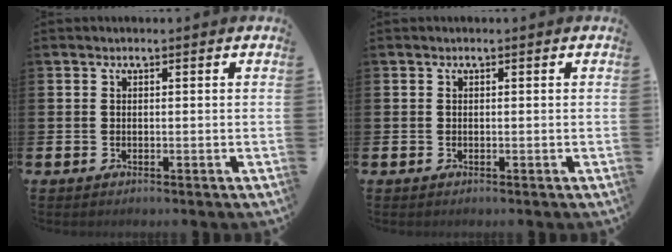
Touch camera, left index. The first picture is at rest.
{"total": 0.0}